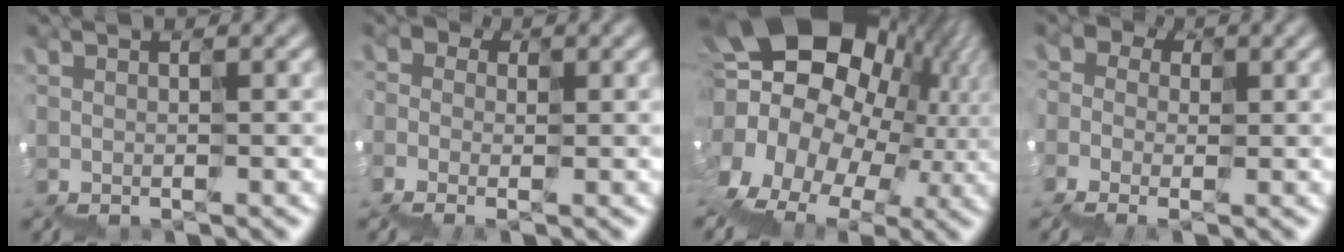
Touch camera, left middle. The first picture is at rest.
{"total": 1.7, "force": [-1.1, 1.3, 0.1], "torque": [-0.022, 0.004, -0.021]}
{"total": 15.7, "force": [0.8, 12.1, 10.0], "torque": [-0.190, 0.007, 0.033]}
{"total": 2.8, "force": [-1.2, 2.4, 0.6], "torque": [-0.042, 0.007, -0.023]}